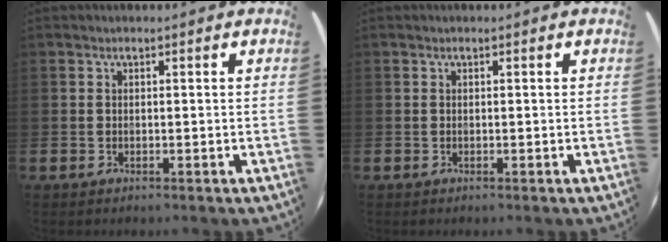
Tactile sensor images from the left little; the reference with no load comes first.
{"total": 0.0}